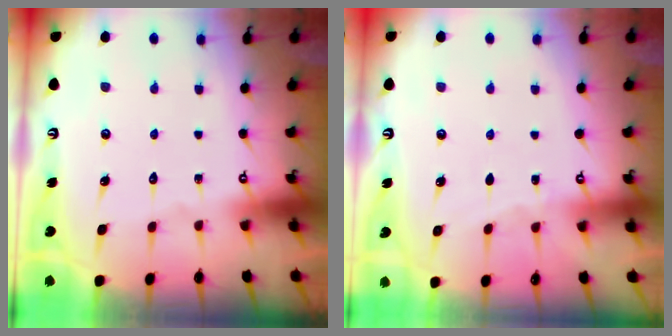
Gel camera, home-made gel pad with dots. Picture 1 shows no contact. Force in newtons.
{"total": 2.7, "press": 2.6, "slide": 0.3}